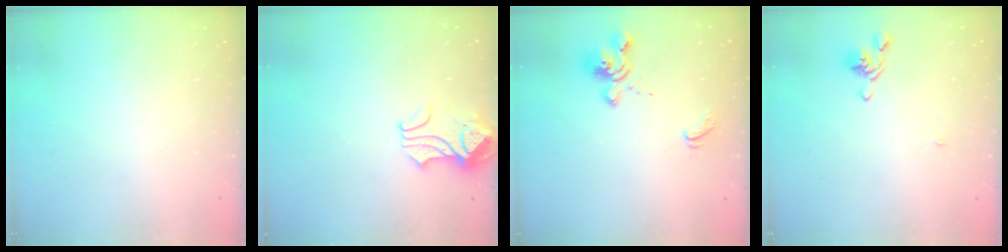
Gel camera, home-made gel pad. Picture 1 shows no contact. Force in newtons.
{"total": 2.1, "press": 2.0, "slide": 0.7}
{"total": 1.9, "press": 1.1, "slide": 1.5}
{"total": 0.7, "press": 0.0, "slide": 0.7}